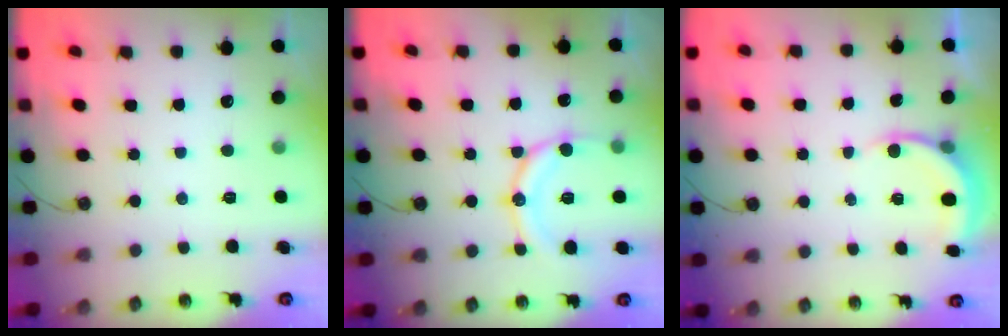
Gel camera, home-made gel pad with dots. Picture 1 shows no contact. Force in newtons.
{"total": 14.1, "press": 13.8, "slide": 3.0}
{"total": 5.4, "press": 5.4, "slide": 0.2}